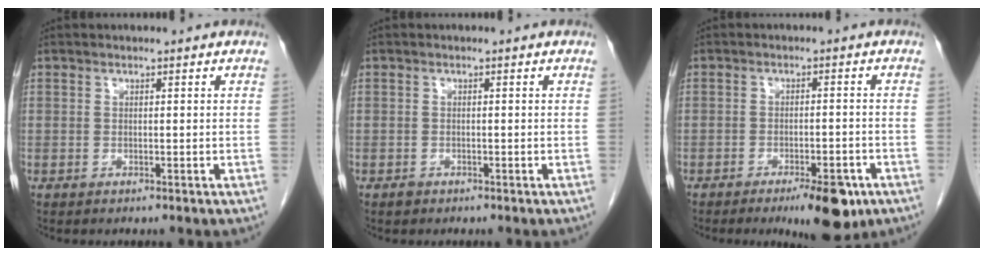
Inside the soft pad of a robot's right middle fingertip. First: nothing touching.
{"total": 0.7, "force": [-0.5, 0.5, 0.1], "torque": [-0.003, 0.001, -0.010]}
{"total": 7.6, "force": [-4.7, 2.0, 5.7], "torque": [-0.077, -0.008, -0.062]}